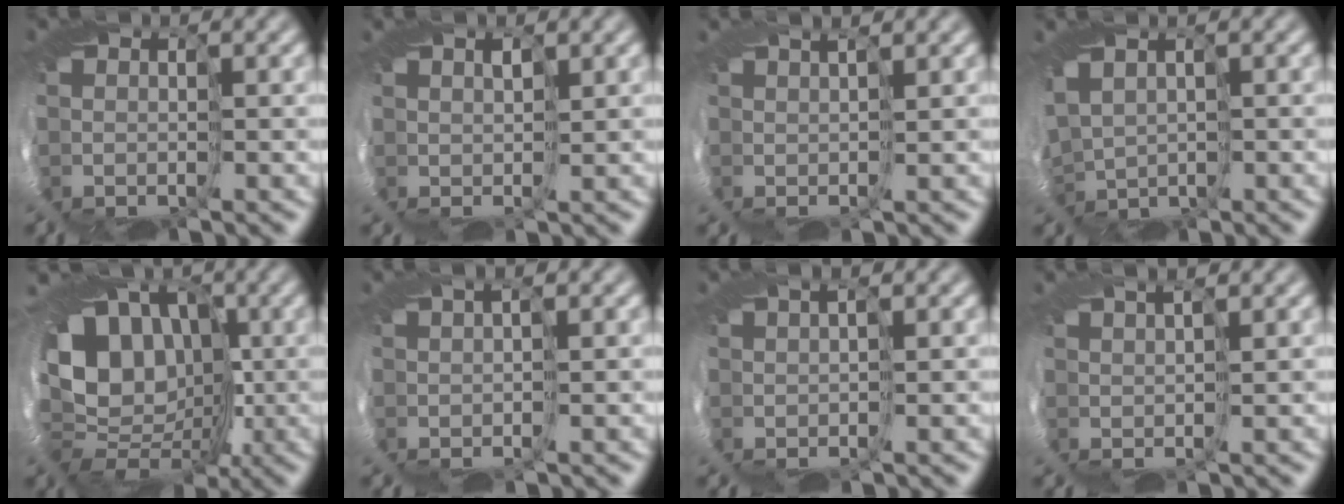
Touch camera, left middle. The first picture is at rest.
{"total": 2.6, "force": [1.1, -1.9, -1.3], "torque": [0.032, 0.010, 0.002]}
{"total": 2.9, "force": [1.9, -2.1, -0.7], "torque": [0.025, 0.027, 0.001]}
{"total": 1.1, "force": [0.1, 0.6, 0.9], "torque": [-0.015, -0.002, -0.018]}
{"total": 11.6, "force": [2.5, 9.5, 6.1], "torque": [-0.082, 0.030, -0.012]}
{"total": 2.2, "force": [0.0, -2.0, -0.8], "torque": [0.034, 0.008, -0.005]}
{"total": 2.1, "force": [0.2, -2.0, -0.7], "torque": [0.031, 0.012, -0.003]}
{"total": 2.7, "force": [1.4, -2.2, -0.8], "torque": [0.029, 0.023, -0.002]}